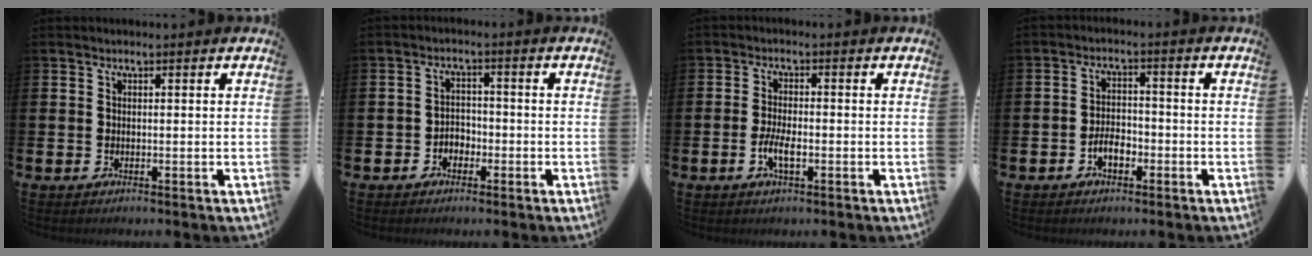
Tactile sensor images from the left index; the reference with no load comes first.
{"total": 2.4, "force": [-1.5, 1.8, 0.7], "torque": [-0.016, 0.007, -0.034]}
{"total": 3.3, "force": [-1.1, 1.2, 2.9], "torque": [-0.055, 0.001, -0.022]}
{"total": 3.2, "force": [-1.5, 1.7, 2.2], "torque": [-0.040, 0.006, -0.030]}